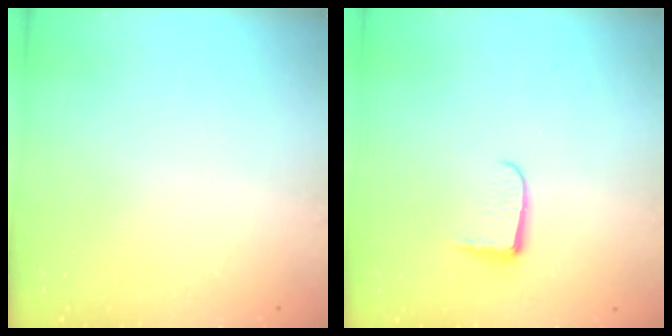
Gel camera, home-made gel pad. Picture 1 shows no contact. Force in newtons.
{"total": 6.2, "press": 6.1, "slide": 0.8}